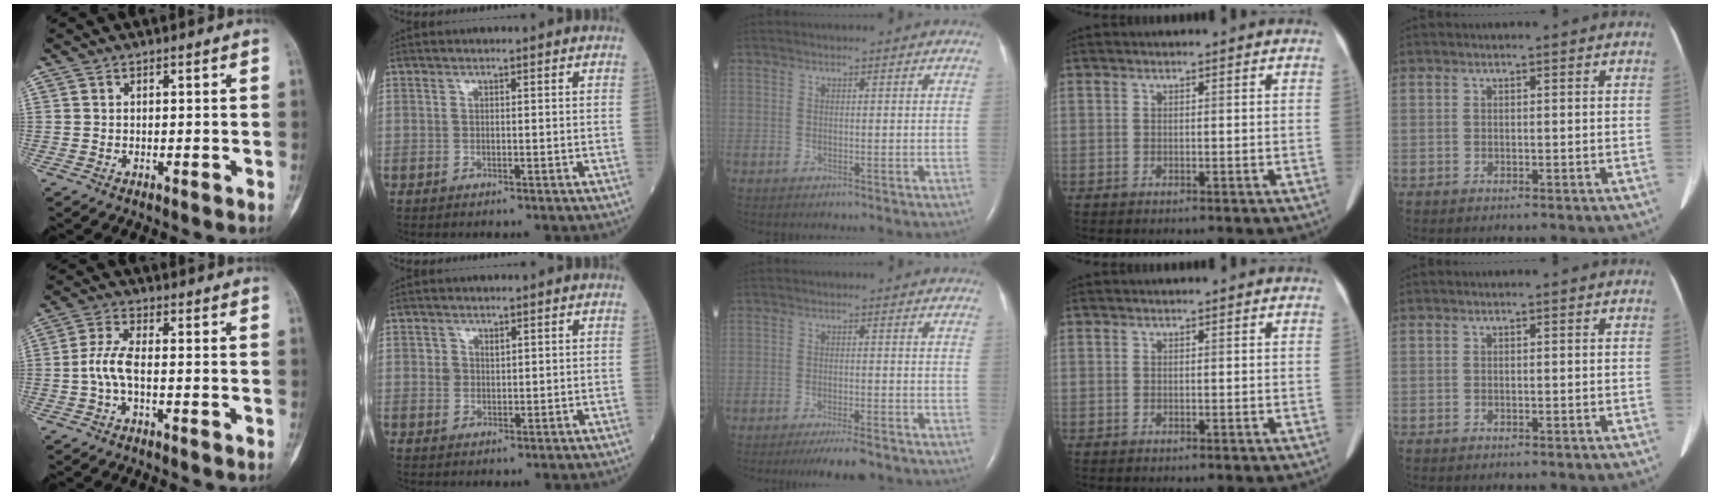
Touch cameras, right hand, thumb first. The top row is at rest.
{"thumb": {"total": 4.7, "force": [-1.3, 1.5, 4.3], "torque": [-0.103, 0.012, -0.030]}, "index": {"total": 1.6, "force": [0.7, 1.3, 0.5], "torque": [-0.006, -0.001, 0.011]}, "middle": {"total": 6.2, "force": [-5.1, 1.1, 3.3], "torque": [-0.046, -0.008, -0.076]}}